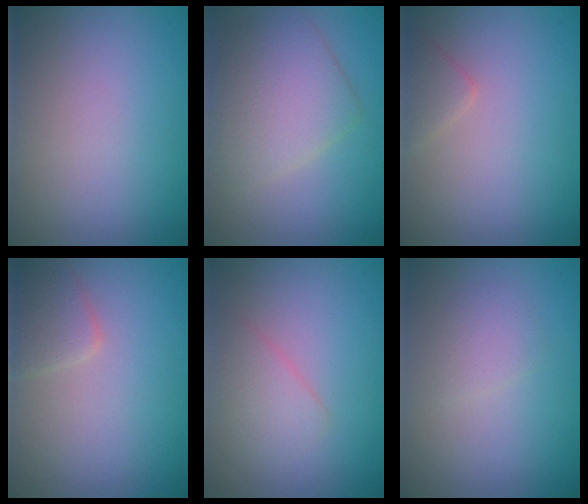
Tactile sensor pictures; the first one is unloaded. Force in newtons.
{"total": 4.9, "press": 4.9, "slide": 0.2}
{"total": 1.3, "press": 1.3, "slide": 0.0}
{"total": 2.1, "press": 2.1, "slide": 0.1}
{"total": 1.9, "press": 1.8, "slide": 0.1}
{"total": 1.4, "press": 1.4, "slide": 0.1}